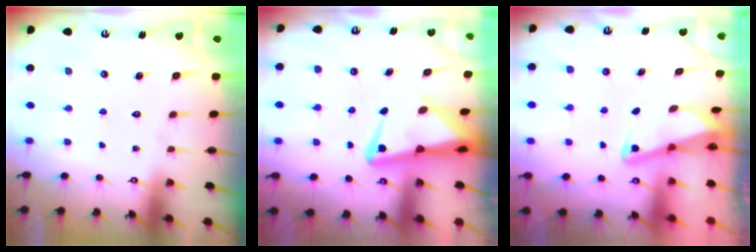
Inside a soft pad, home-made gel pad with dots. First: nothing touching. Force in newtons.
{"total": 5.5, "press": 5.4, "slide": 1.3}
{"total": 2.0, "press": 2.0, "slide": 0.3}